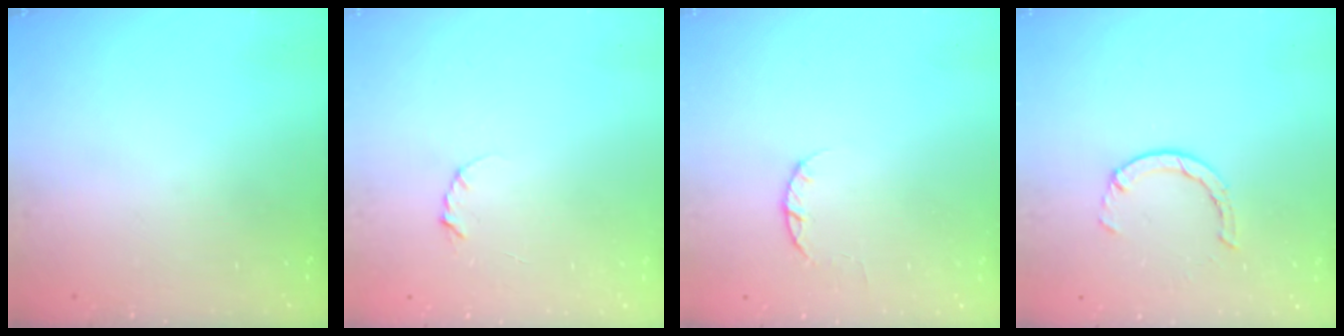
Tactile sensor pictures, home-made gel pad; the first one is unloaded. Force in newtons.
{"total": 2.3, "press": 2.3, "slide": 0.4}
{"total": 2.4, "press": 2.4, "slide": 0.4}
{"total": 2.9, "press": 2.9, "slide": 0.4}